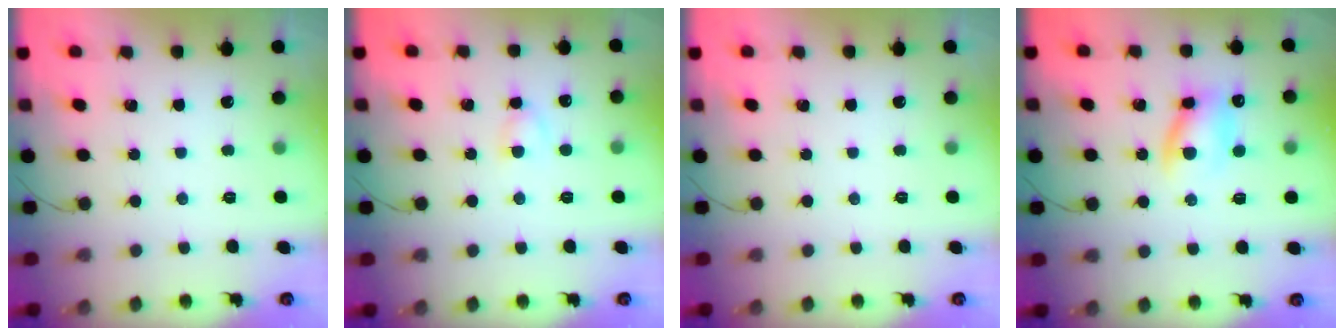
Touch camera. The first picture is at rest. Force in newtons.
{"total": 2.9, "press": 2.7, "slide": 1.0}
{"total": 0.0}
{"total": 9.6, "press": 9.4, "slide": 2.1}